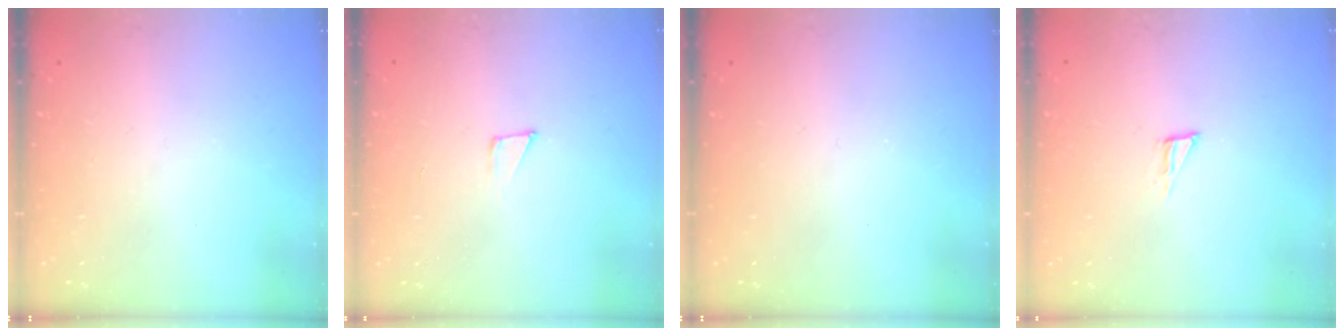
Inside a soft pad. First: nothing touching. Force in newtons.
{"total": 4.3, "press": 4.2, "slide": 0.3}
{"total": 0.0}
{"total": 3.4, "press": 3.4, "slide": 0.3}